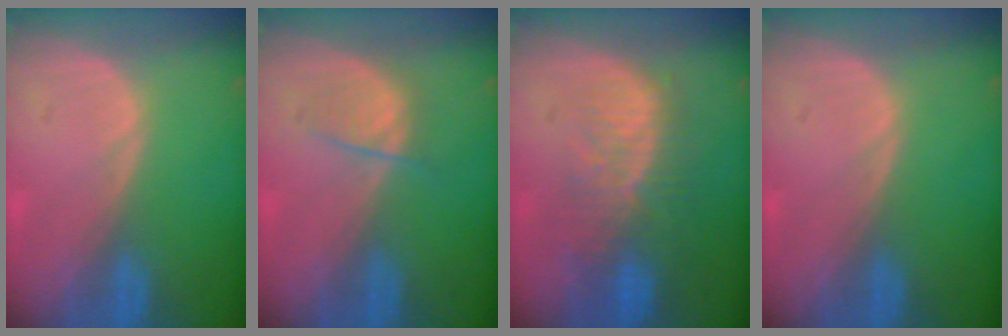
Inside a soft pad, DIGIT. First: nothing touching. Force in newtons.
{"total": 2.6, "press": 2.5, "slide": 0.5}
{"total": 10.1, "press": 8.5, "slide": 5.6}
{"total": 0.0}